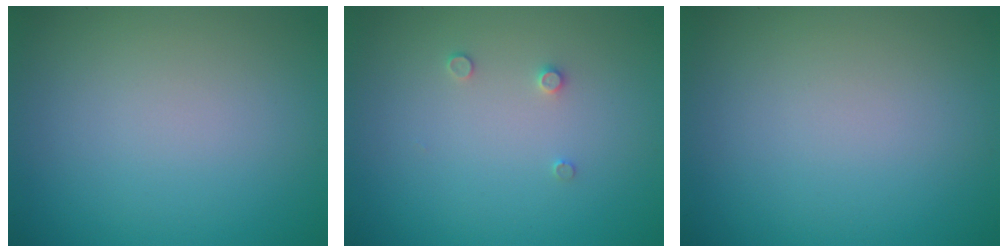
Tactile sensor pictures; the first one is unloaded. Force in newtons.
{"total": 0.8, "press": 0.8, "slide": 0.0}
{"total": 0.0}